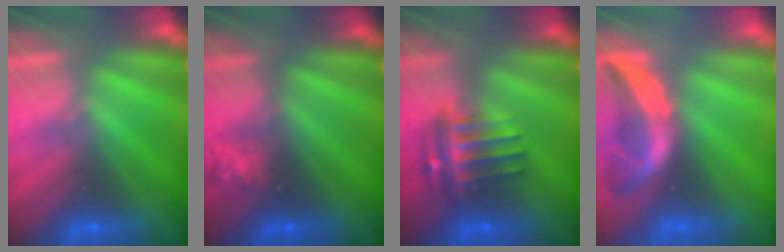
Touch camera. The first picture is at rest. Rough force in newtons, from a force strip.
{"total": 2.3}
{"total": 6.7}
{"total": 1.7}